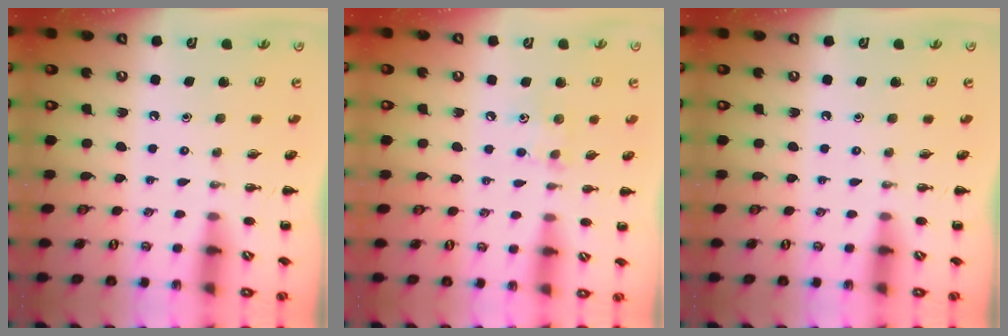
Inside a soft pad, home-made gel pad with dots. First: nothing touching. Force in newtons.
{"total": 7.6, "press": 7.5, "slide": 1.4}
{"total": 0.0}